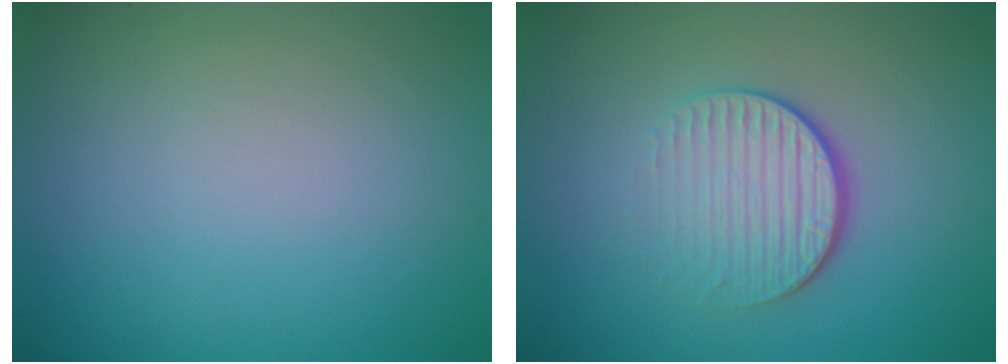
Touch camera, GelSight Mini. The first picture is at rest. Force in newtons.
{"total": 4.0, "press": 2.7, "slide": 3.0}